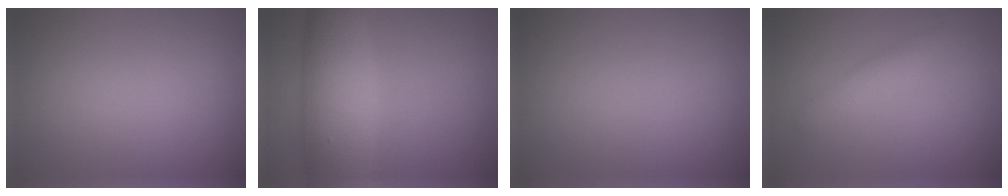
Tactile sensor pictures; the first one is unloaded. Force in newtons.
{"total": 7.6, "press": 7.6, "slide": 0.2}
{"total": 0.0}
{"total": 1.6, "press": 1.6, "slide": 0.1}